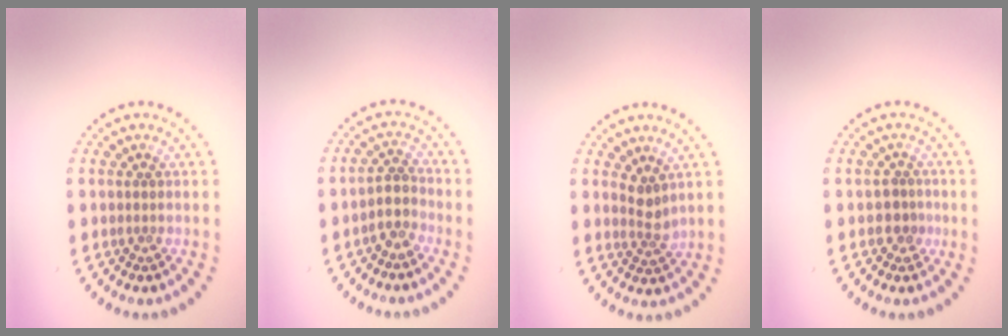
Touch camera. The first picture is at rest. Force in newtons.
{"total": 2.1, "press": 1.7, "slide": 1.3}
{"total": 1.8, "press": 1.3, "slide": 1.1}
{"total": 1.6, "press": 1.4, "slide": 0.7}